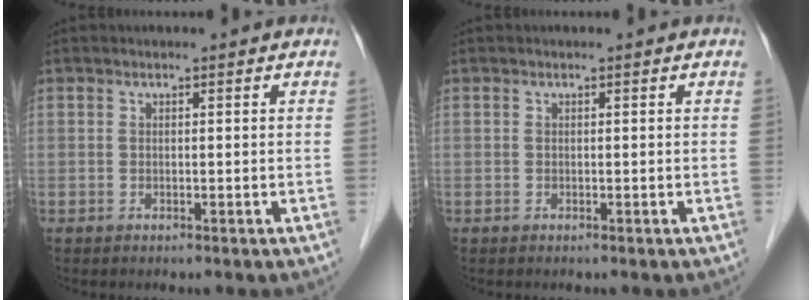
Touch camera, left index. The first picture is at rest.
{"total": 0.0}